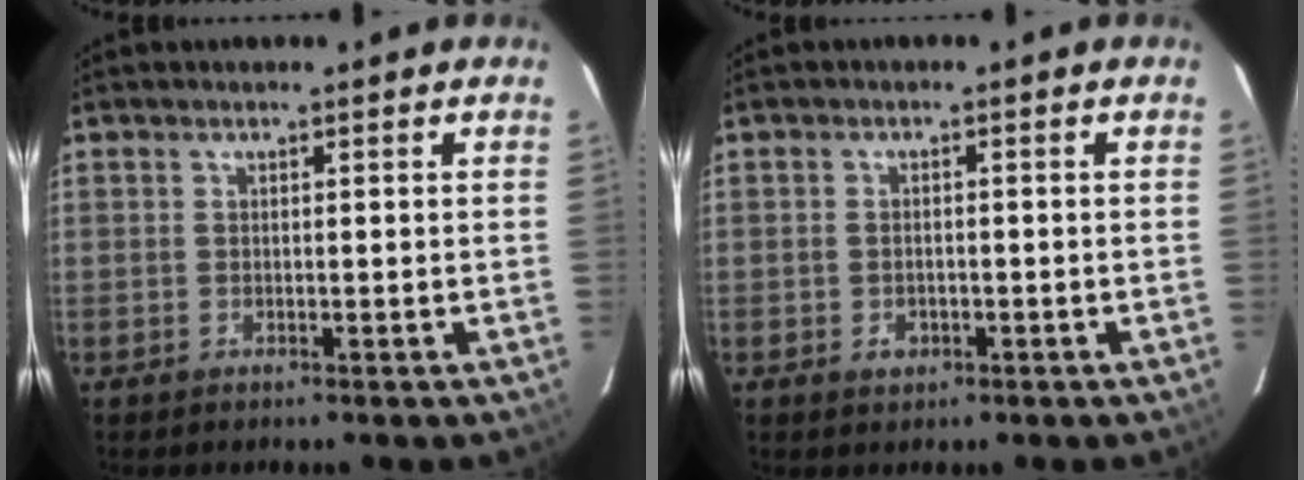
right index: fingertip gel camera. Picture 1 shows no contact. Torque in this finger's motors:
{"motor_torque": [0.31, 0.00, 0.11, 0.00]}